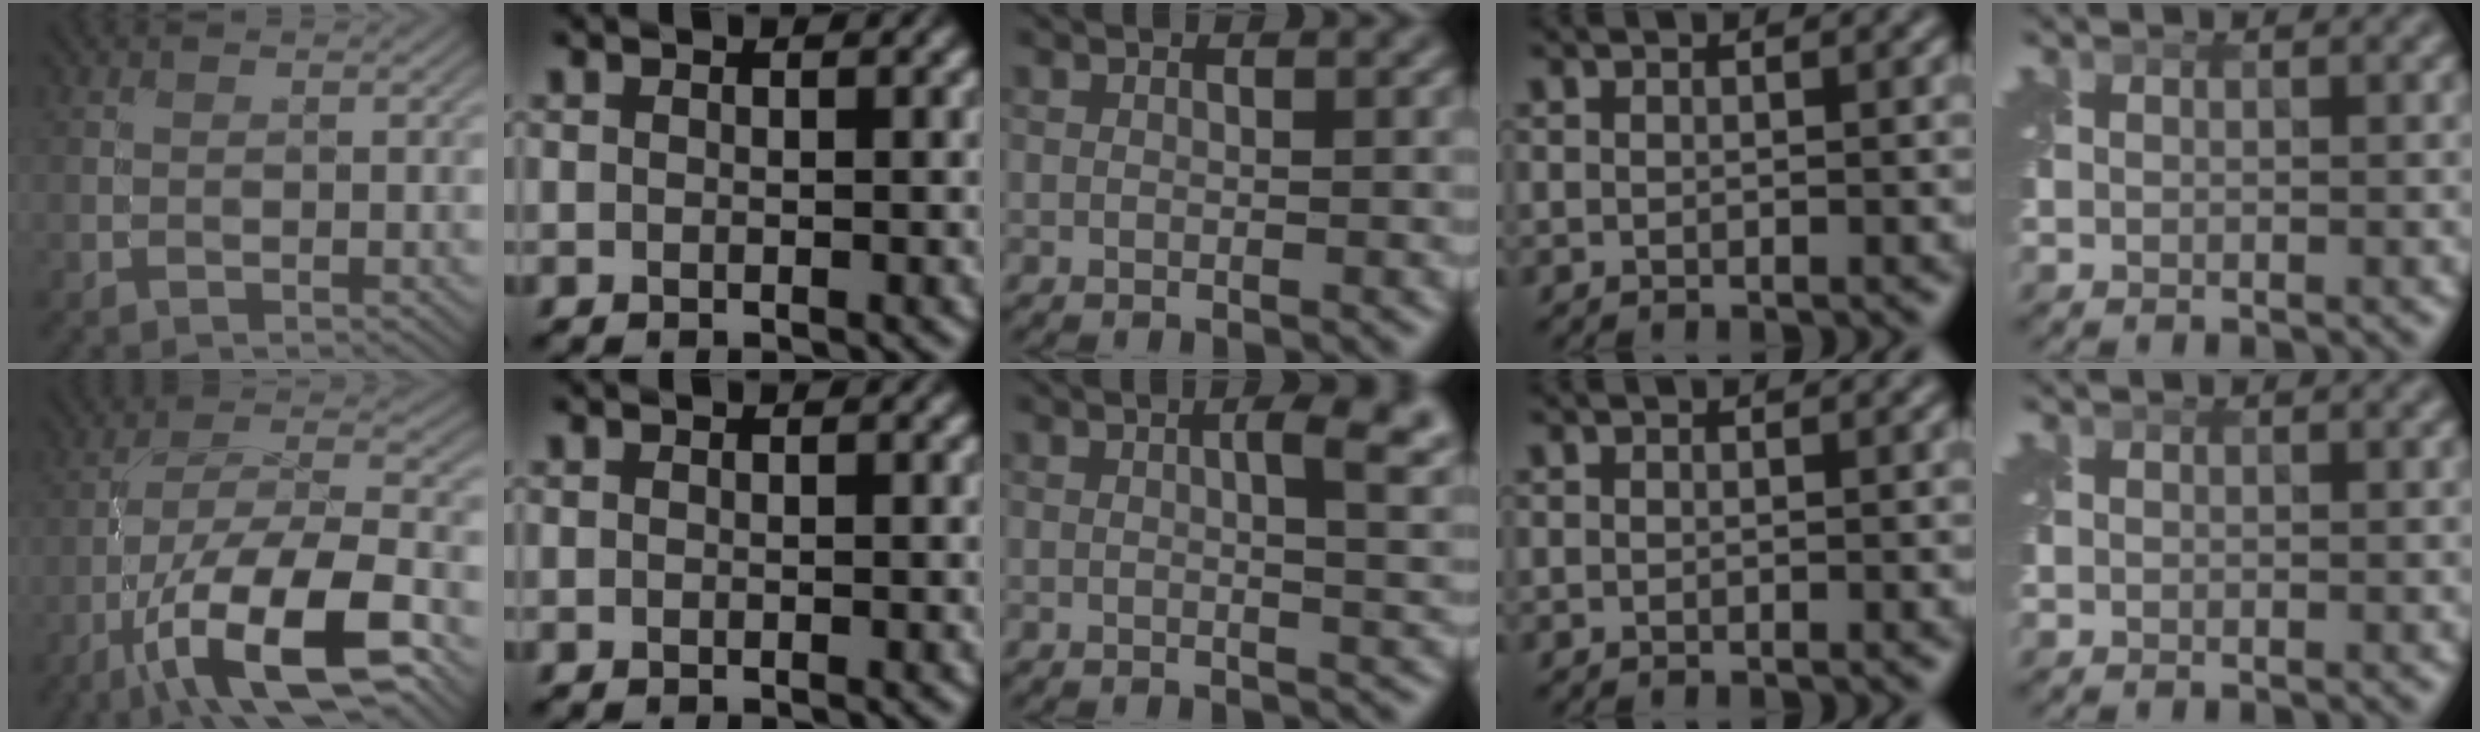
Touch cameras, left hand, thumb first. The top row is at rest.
{"thumb": {"total": 14.2, "force": [-7.1, 4.5, 11.5], "torque": [-0.215, -0.002, -0.131]}, "middle": {"total": 5.2, "force": [1.4, 1.6, 4.7], "torque": [-0.052, 0.006, 0.019]}}